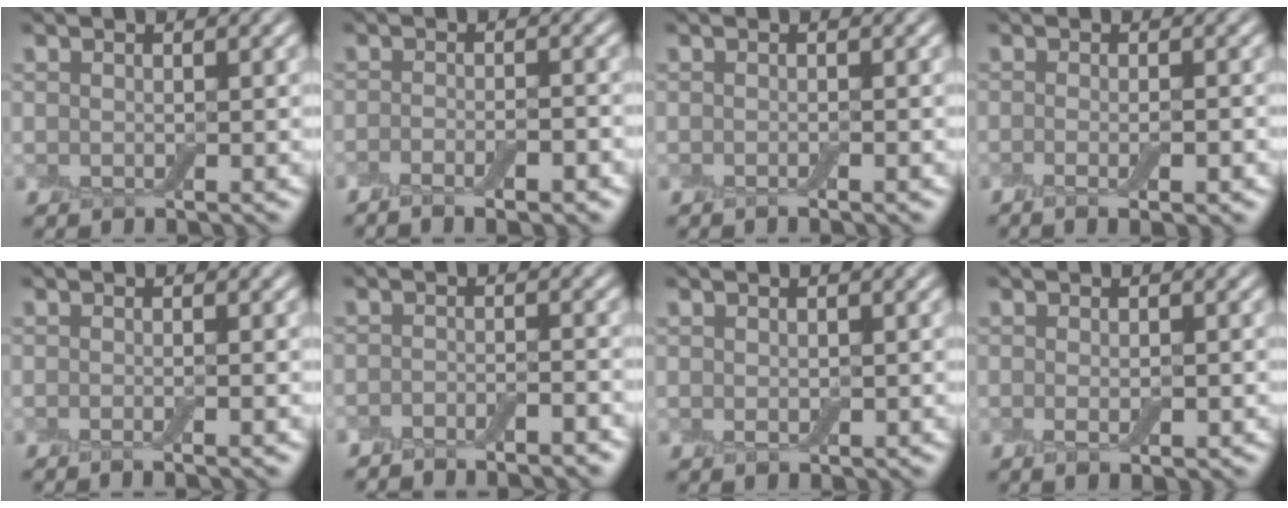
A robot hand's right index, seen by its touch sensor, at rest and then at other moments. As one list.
[{"total": 3.9, "force": [-2.3, 0.9, 3.0], "torque": [-0.048, 0.005, -0.037]}, {"total": 0.7, "force": [-0.5, 0.0, 0.6], "torque": [-0.008, -0.003, -0.008]}, {"total": 3.7, "force": [-1.1, 1.3, 3.3], "torque": [-0.031, -0.001, -0.018]}, {"total": 1.5, "force": [-0.5, 0.5, 1.3], "torque": [-0.007, -0.005, -0.014]}, {"total": 2.7, "force": [-2.4, 0.3, 1.2], "torque": [-0.020, 0.001, -0.041]}, {"total": 0.7, "force": [0.0, 0.5, 0.5], "torque": [-0.008, -0.002, 0.002]}, {"total": 1.6, "force": [-0.3, 0.5, 1.5], "torque": [-0.028, -0.008, -0.004]}]